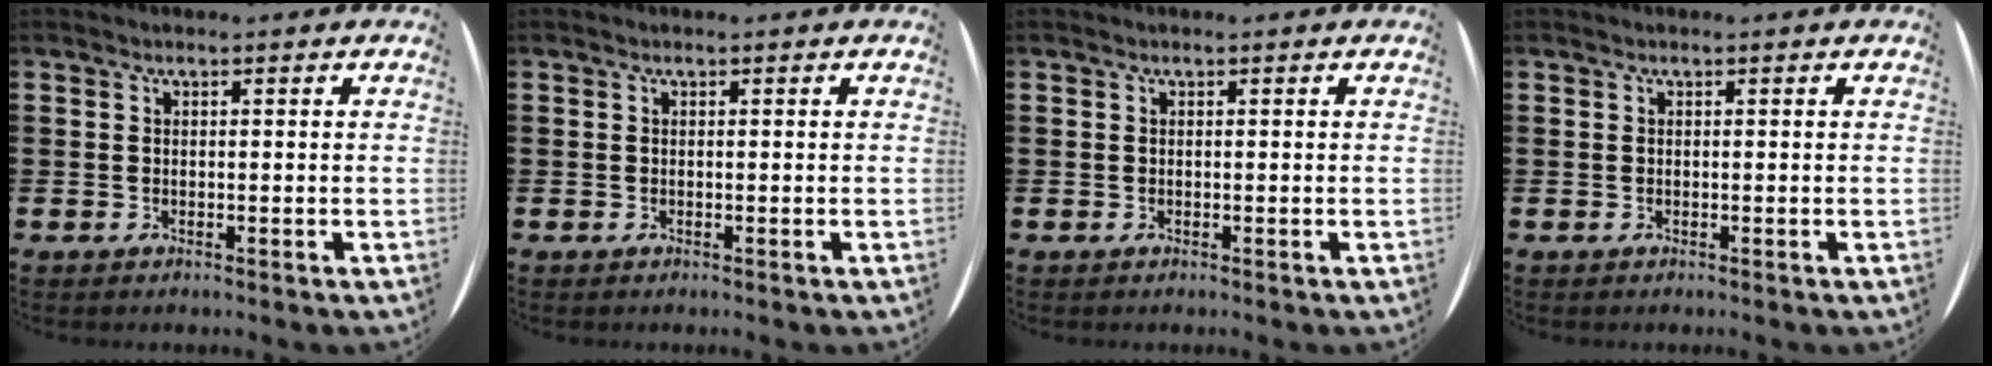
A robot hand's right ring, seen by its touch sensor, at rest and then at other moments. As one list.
[{"total": 0.0}, {"total": 0.0}, {"total": 0.0}]